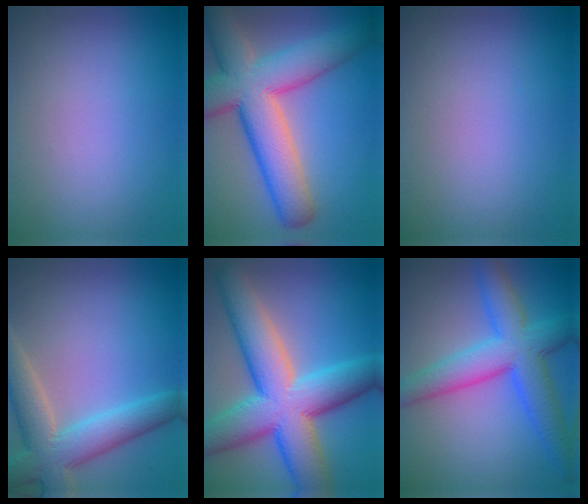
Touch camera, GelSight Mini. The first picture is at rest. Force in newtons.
{"total": 11.1, "press": 11.1, "slide": 0.9}
{"total": 0.0}
{"total": 6.3, "press": 6.3, "slide": 0.5}
{"total": 12.5, "press": 12.5, "slide": 0.8}
{"total": 7.4, "press": 7.4, "slide": 0.3}